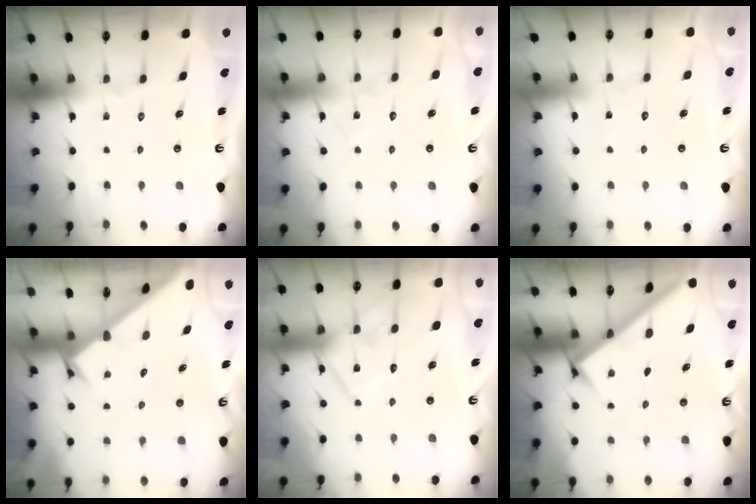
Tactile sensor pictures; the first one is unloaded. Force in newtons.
{"total": 6.8, "press": 6.8, "slide": 0.5}
{"total": 5.1, "press": 5.1, "slide": 0.4}
{"total": 2.8, "press": 2.8, "slide": 0.3}
{"total": 11.9, "press": 11.9, "slide": 0.9}
{"total": 2.7, "press": 2.7, "slide": 0.3}